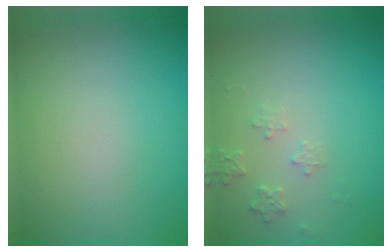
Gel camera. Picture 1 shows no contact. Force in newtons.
{"total": 1.6, "press": 1.6, "slide": 0.4}